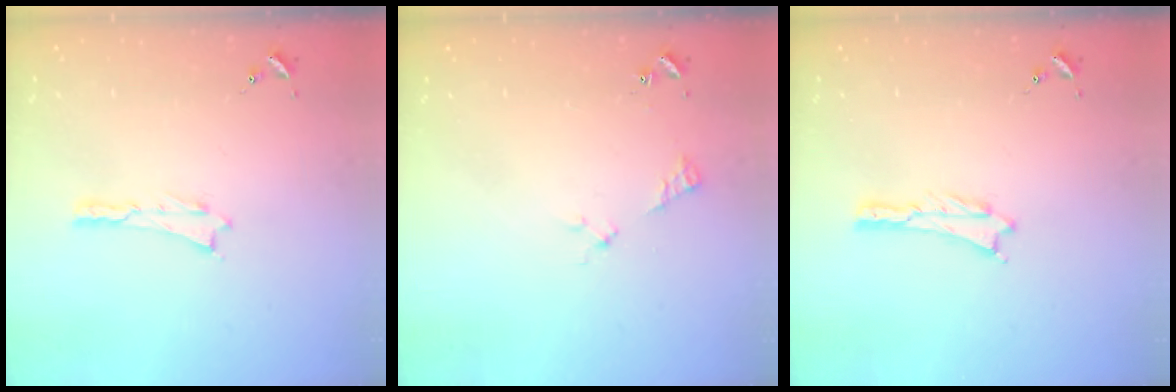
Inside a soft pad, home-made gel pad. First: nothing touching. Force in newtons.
{"total": 2.5, "press": 2.5, "slide": 0.3}
{"total": 0.5, "press": 0.5, "slide": 0.2}